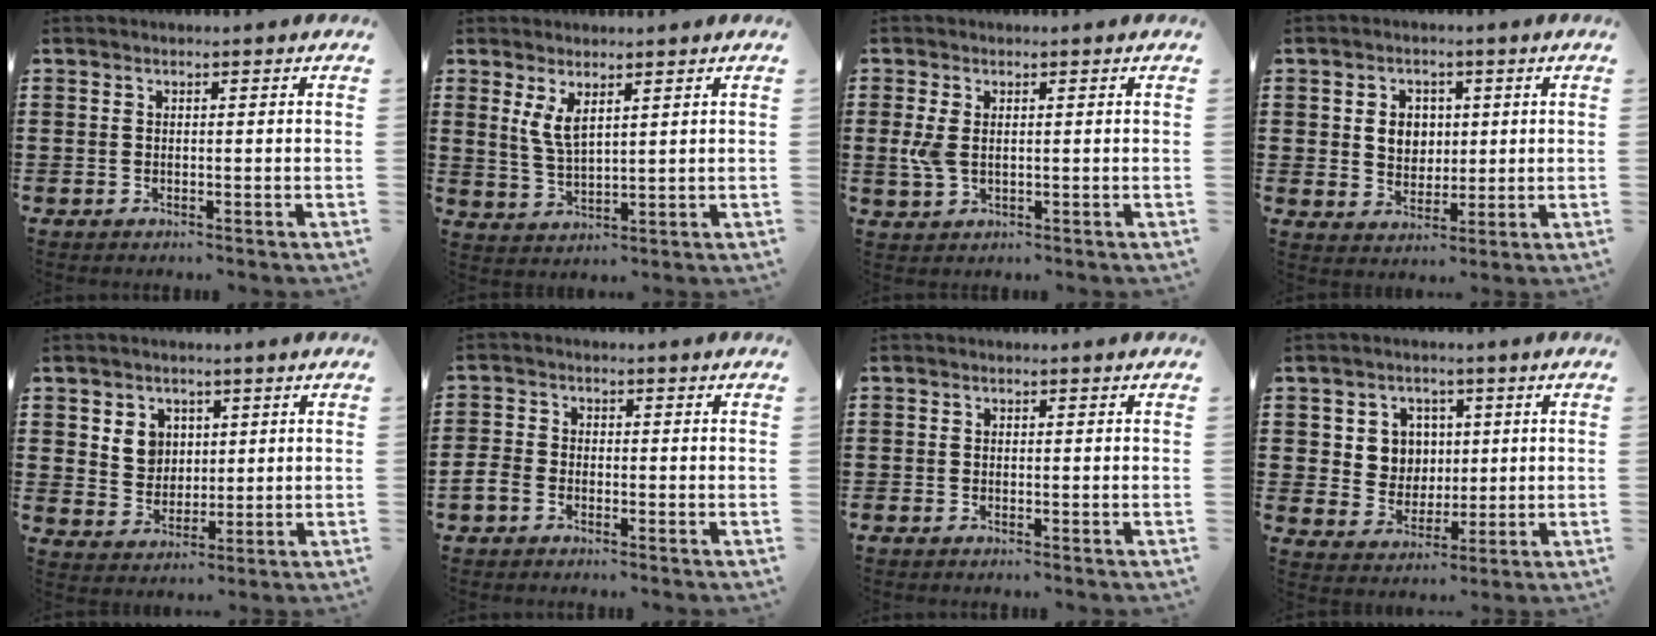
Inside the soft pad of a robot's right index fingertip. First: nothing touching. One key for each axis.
{"total": 4.2, "fx": 2.1, "fy": 1.5, "fz": 3.2, "tx": -0.084, "ty": -0.003, "tz": 0.033}
{"total": 3.7, "fx": 0.2, "fy": 2.1, "fz": 3.0, "tx": -0.083, "ty": -0.001, "tz": -0.003}
{"total": 4.3, "fx": 0.8, "fy": 3.8, "fz": 1.9, "tx": -0.043, "ty": 0.010, "tz": 0.009}
{"total": 4.5, "fx": 1.9, "fy": 4.0, "fz": 0.9, "tx": -0.029, "ty": 0.011, "tz": 0.032}
{"total": 2.3, "fx": -1.7, "fy": 1.3, "fz": 0.8, "tx": -0.031, "ty": -0.001, "tz": -0.038}
{"total": 0.5, "fx": -0.5, "fy": -0.2, "fz": -0.1, "tx": 0.002, "ty": -0.003, "tz": -0.010}
{"total": 5.4, "fx": 1.5, "fy": 5.0, "fz": 1.1, "tx": -0.048, "ty": 0.015, "tz": 0.027}